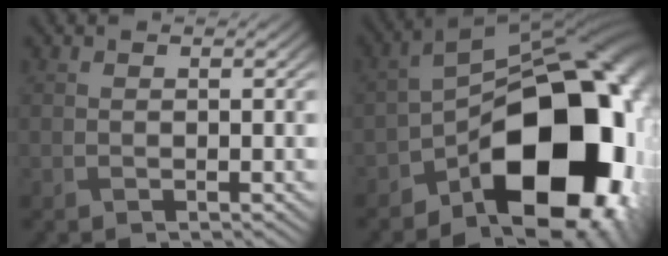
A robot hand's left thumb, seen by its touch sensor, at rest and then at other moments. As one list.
[{"total": 18.9, "force": [-7.4, 10.2, 14.0], "torque": [-0.178, -0.015, -0.122]}]